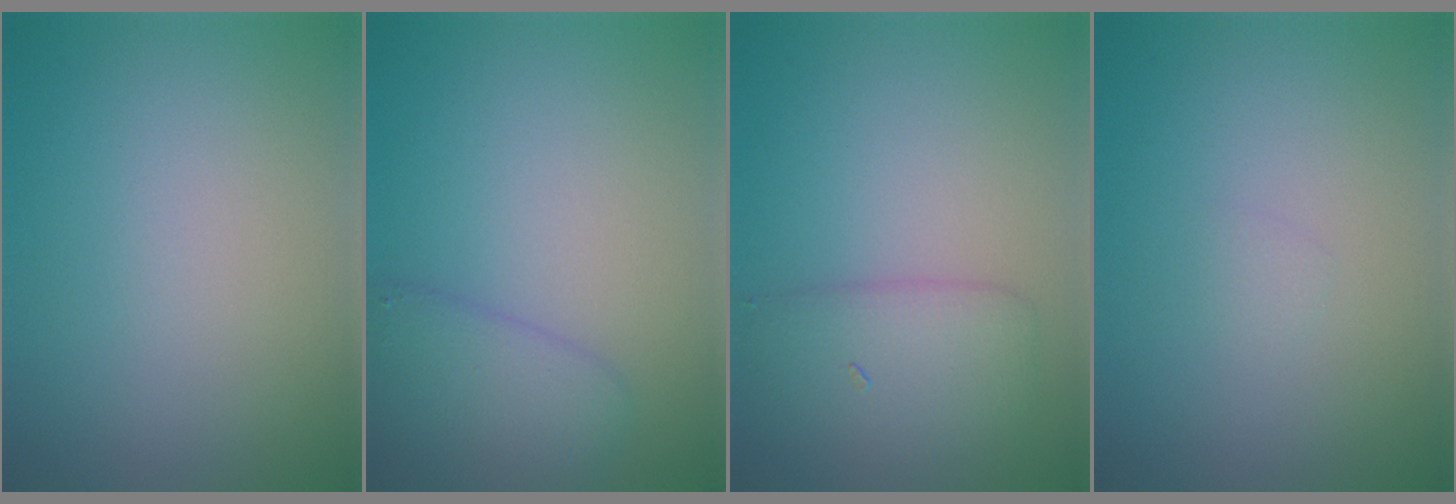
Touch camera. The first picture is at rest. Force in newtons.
{"total": 3.2, "press": 3.2, "slide": 0.1}
{"total": 3.6, "press": 3.6, "slide": 0.2}
{"total": 0.5, "press": 0.5, "slide": 0.0}